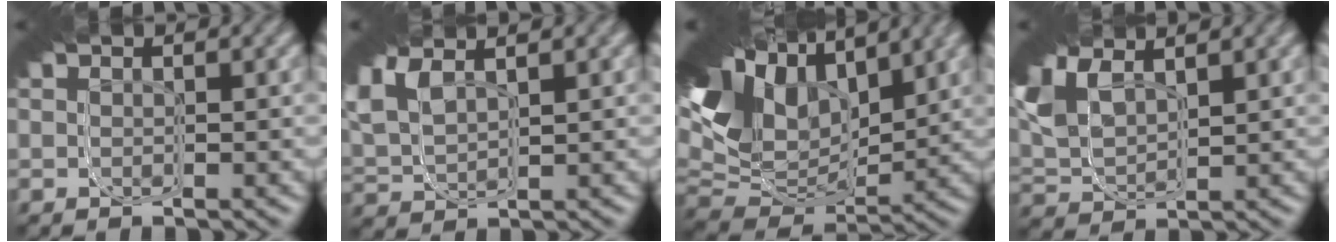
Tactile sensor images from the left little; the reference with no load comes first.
{"total": 6.4, "force": [1.7, 4.7, 4.0], "torque": [-0.103, 0.006, 0.018]}
{"total": 15.0, "force": [1.5, 8.6, 12.2], "torque": [-0.154, 0.037, -0.001]}
{"total": 7.9, "force": [1.3, 5.9, 5.1], "torque": [-0.103, 0.002, 0.011]}